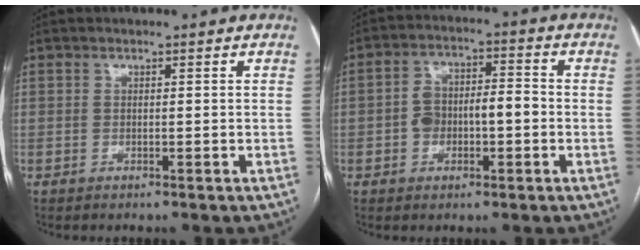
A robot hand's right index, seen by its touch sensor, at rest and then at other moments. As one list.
[{"total": 7.1, "force": [-1.2, 3.6, 6.0], "torque": [-0.112, 0.031, -0.018]}]